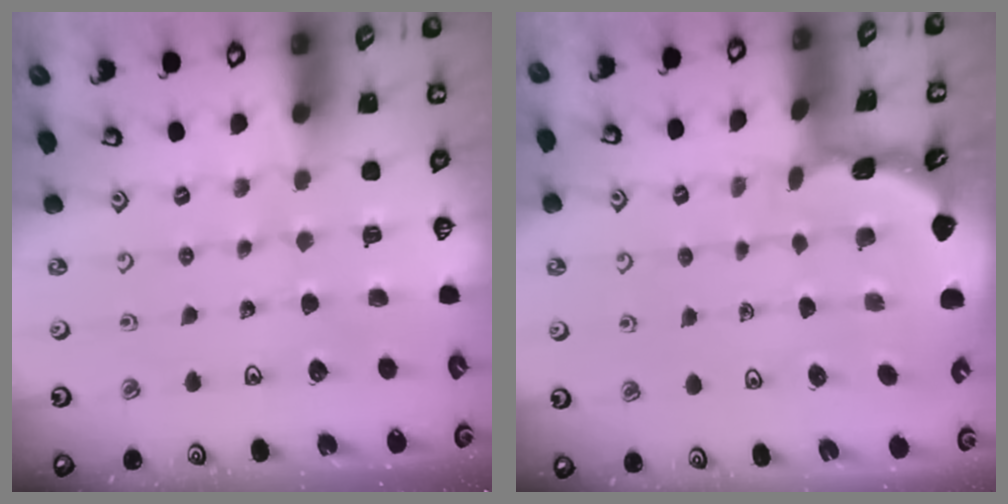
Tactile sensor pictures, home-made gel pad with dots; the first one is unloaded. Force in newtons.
{"total": 1.8, "press": 1.8, "slide": 0.2}